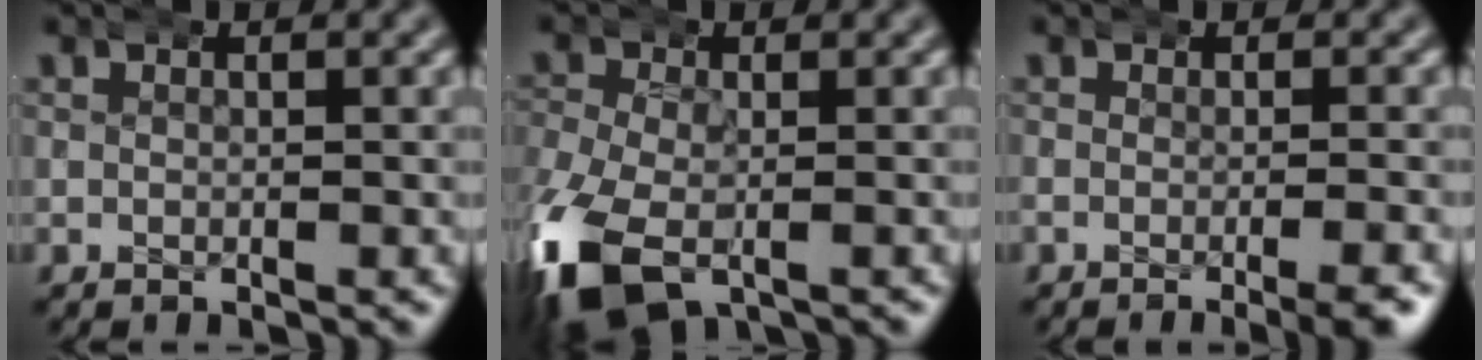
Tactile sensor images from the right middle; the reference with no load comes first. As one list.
[{"total": 7.4, "force": [-4.0, 4.9, 3.8], "torque": [-0.102, -0.027, -0.051]}, {"total": 2.1, "force": [-1.2, -0.3, 1.7], "torque": [-0.016, 0.005, -0.026]}]